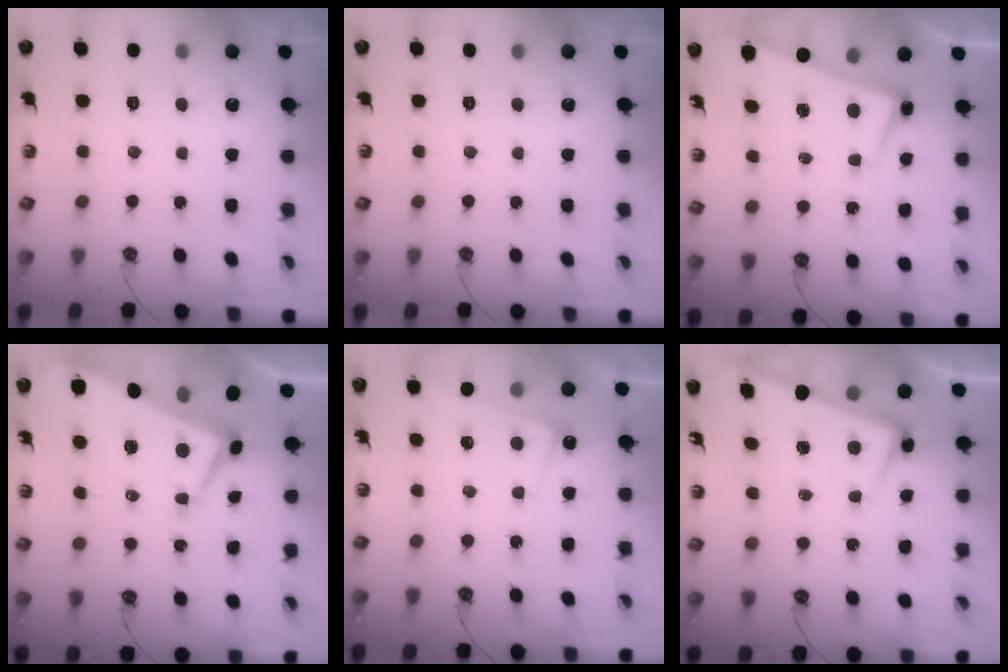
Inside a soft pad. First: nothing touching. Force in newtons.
{"total": 0.0}
{"total": 2.4, "press": 2.3, "slide": 0.7}
{"total": 2.2, "press": 1.9, "slide": 1.1}
{"total": 1.0, "press": 0.9, "slide": 0.3}
{"total": 2.9, "press": 2.8, "slide": 0.9}